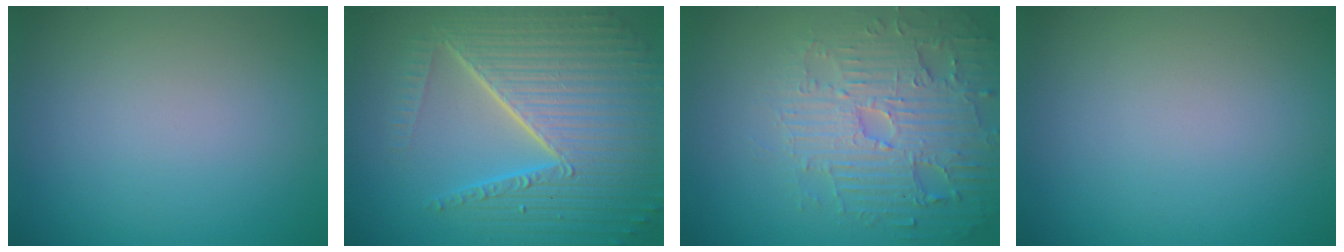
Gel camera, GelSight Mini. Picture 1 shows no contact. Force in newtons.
{"total": 10.1, "press": 6.4, "slide": 7.8}
{"total": 5.1, "press": 5.0, "slide": 1.0}
{"total": 0.0}